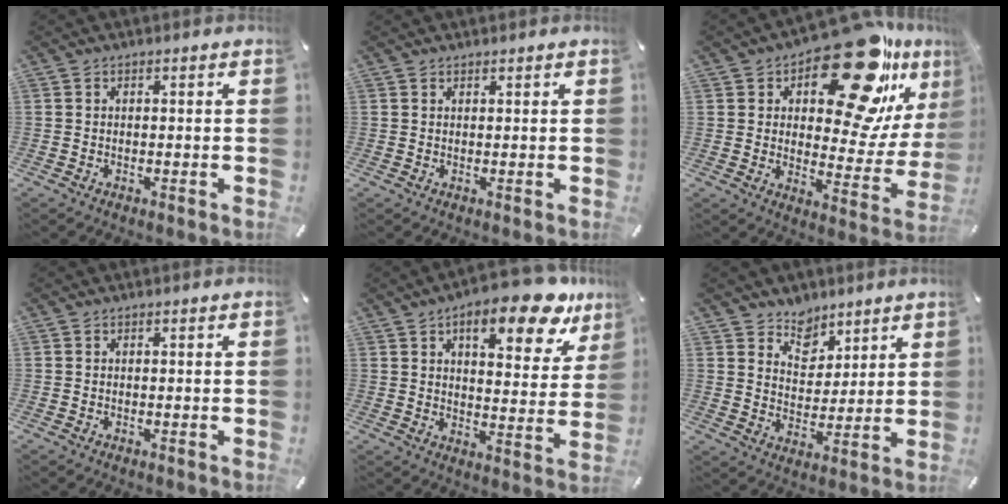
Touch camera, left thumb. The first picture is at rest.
{"total": 0.6, "force": [0.5, 0.3, 0.0], "torque": [0.000, -0.001, 0.011]}
{"total": 24.4, "force": [15.8, 10.4, 15.4], "torque": [-0.204, -0.112, 0.260]}
{"total": 0.0}
{"total": 16.8, "force": [10.8, 6.4, 11.1], "torque": [-0.146, -0.061, 0.172]}
{"total": 7.5, "force": [5.5, 5.1, -0.4], "torque": [-0.005, -0.051, 0.103]}